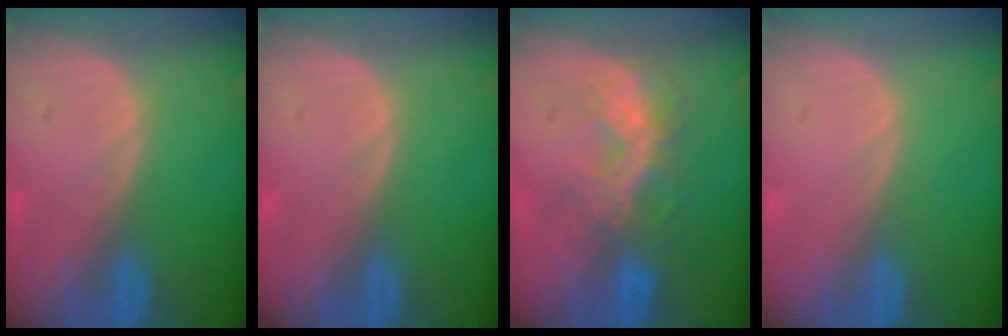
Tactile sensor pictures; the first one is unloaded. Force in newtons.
{"total": 0.0}
{"total": 6.5, "press": 6.5, "slide": 0.3}
{"total": 0.0}